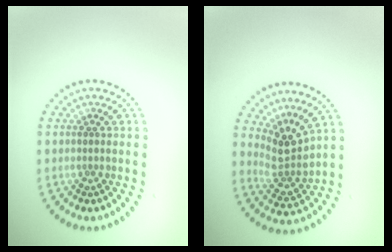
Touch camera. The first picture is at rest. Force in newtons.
{"total": 3.3, "press": 2.4, "slide": 2.2}